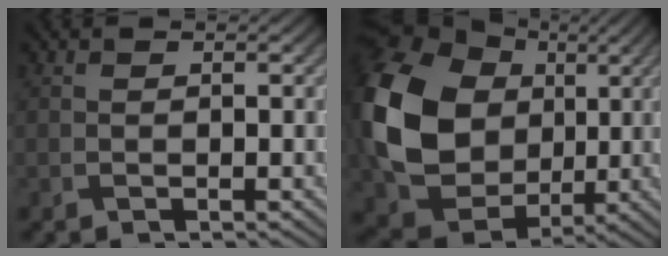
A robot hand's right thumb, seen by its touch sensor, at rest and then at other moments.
{"total": 18.3, "force": [1.8, 14.8, 10.7], "torque": [-0.261, -0.016, 0.035]}